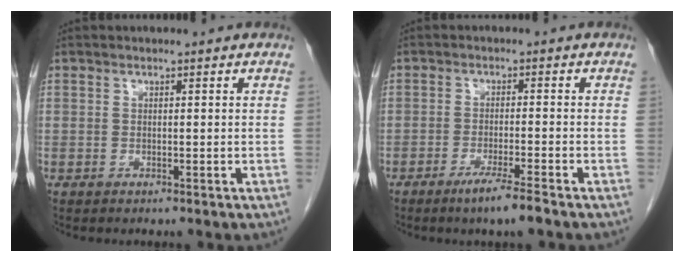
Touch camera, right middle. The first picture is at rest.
{"total": 4.6, "force": [-3.2, -0.5, 3.3], "torque": [-0.059, -0.010, -0.060]}